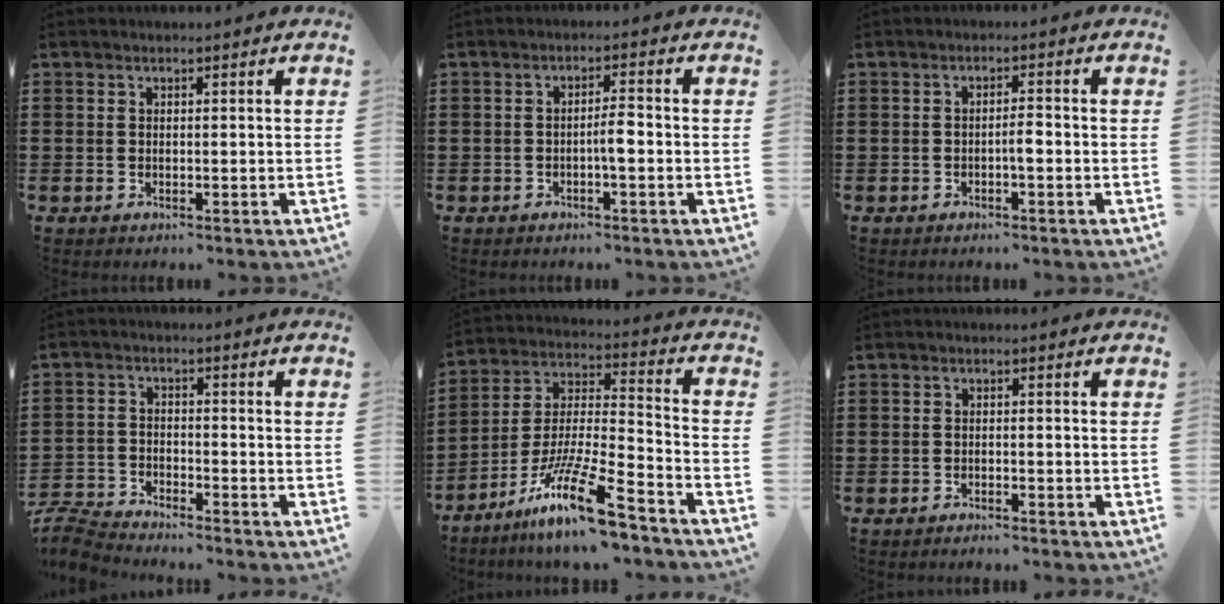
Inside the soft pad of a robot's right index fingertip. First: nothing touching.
{"total": 2.9, "force": [-0.9, 0.5, 2.7], "torque": [-0.056, 0.001, -0.019]}
{"total": 1.9, "force": [-0.7, 0.3, 1.8], "torque": [-0.034, 0.003, -0.014]}
{"total": 4.2, "force": [-4.2, 0.3, 0.4], "torque": [-0.034, -0.006, -0.093]}
{"total": 14.8, "force": [-10.6, 1.6, 10.3], "torque": [-0.194, 0.019, -0.195]}
{"total": 1.0, "force": [-1.0, 0.0, 0.2], "torque": [-0.007, 0.000, -0.019]}